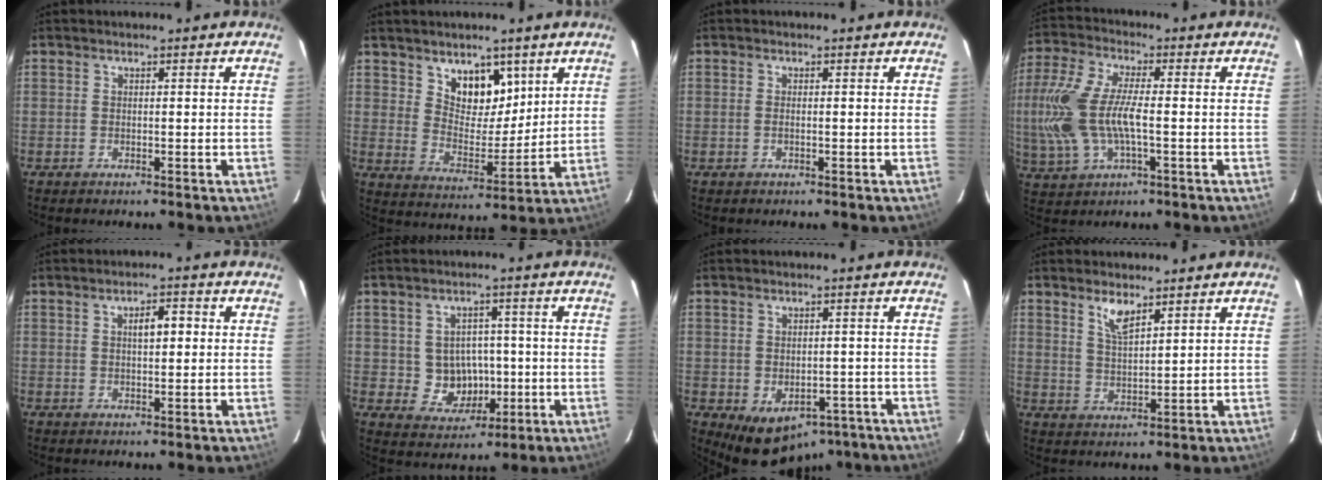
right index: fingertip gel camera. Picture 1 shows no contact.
{"total": 9.0, "force": [5.4, 5.6, 4.5], "torque": [-0.060, -0.009, 0.099]}
{"total": 0.9, "force": [-0.3, 0.4, 0.7], "torque": [-0.017, 0.000, -0.007]}
{"total": 16.5, "force": [-1.9, 7.2, 14.7], "torque": [-0.322, -0.003, -0.035]}
{"total": 3.6, "force": [0.7, 1.5, 3.2], "torque": [-0.053, 0.012, 0.013]}
{"total": 7.4, "force": [-0.7, 6.8, 2.6], "torque": [-0.060, 0.015, 0.009]}
{"total": 9.6, "force": [-5.8, 6.4, 4.1], "torque": [-0.068, 0.007, -0.051]}
{"total": 4.6, "force": [3.2, 1.4, 2.9], "torque": [-0.056, -0.002, 0.061]}